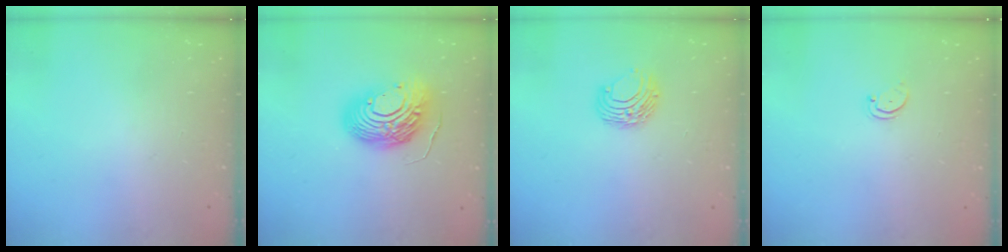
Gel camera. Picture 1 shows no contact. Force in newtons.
{"total": 15.7, "press": 15.7, "slide": 1.3}
{"total": 7.7, "press": 7.7, "slide": 0.3}
{"total": 1.5, "press": 1.5, "slide": 0.3}